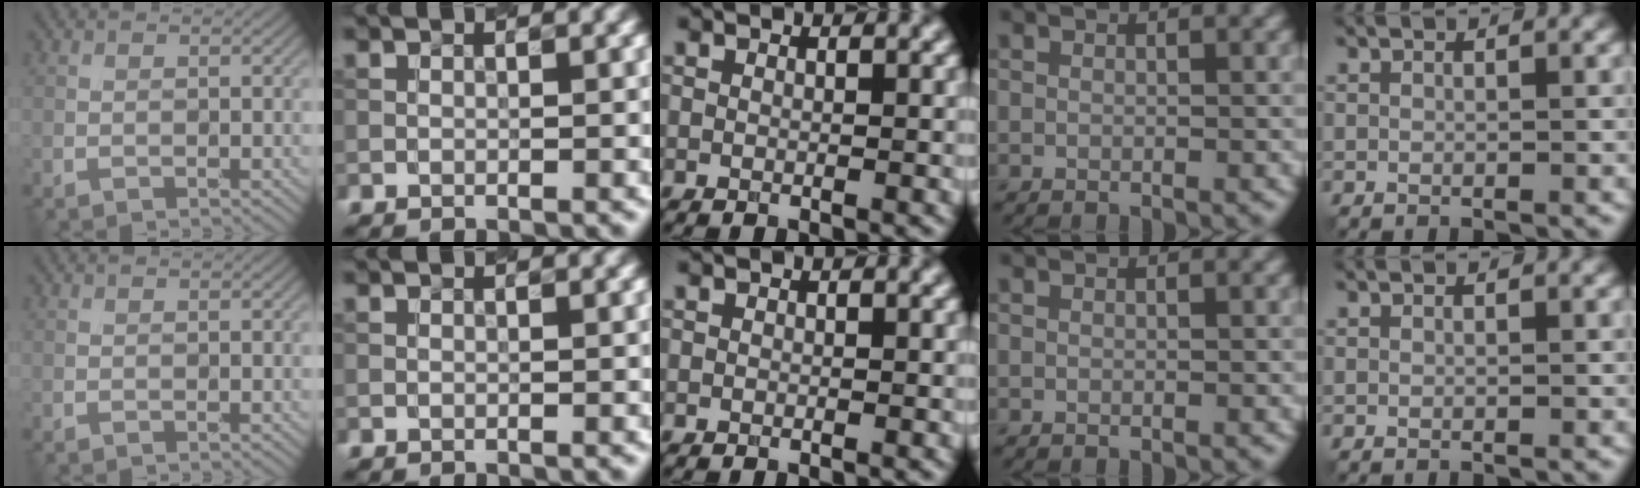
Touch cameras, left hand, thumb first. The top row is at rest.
{}